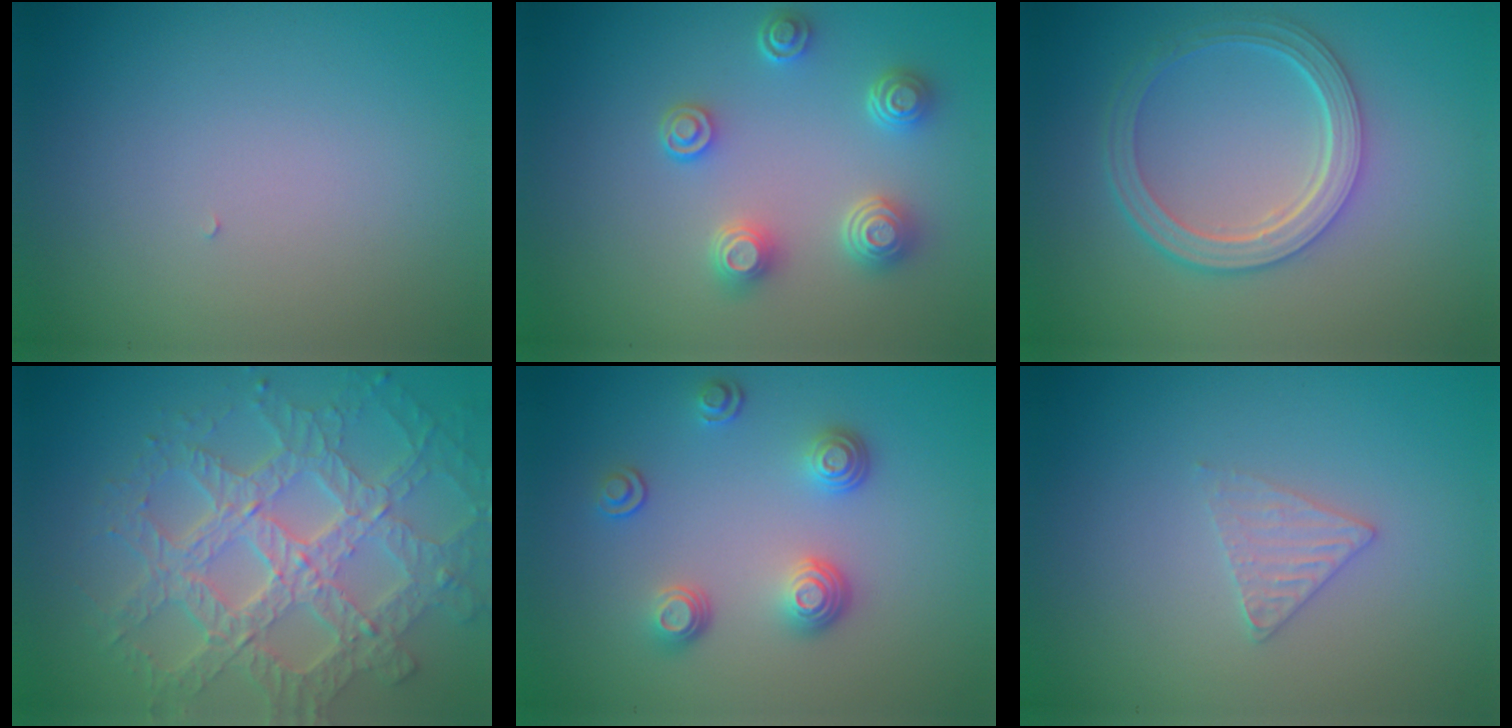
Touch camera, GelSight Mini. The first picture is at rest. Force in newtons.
{"total": 3.8, "press": 3.3, "slide": 2.0}
{"total": 4.9, "press": 3.7, "slide": 3.3}
{"total": 8.0, "press": 6.1, "slide": 5.2}
{"total": 3.4, "press": 2.7, "slide": 2.0}
{"total": 1.6, "press": 1.6, "slide": 0.2}